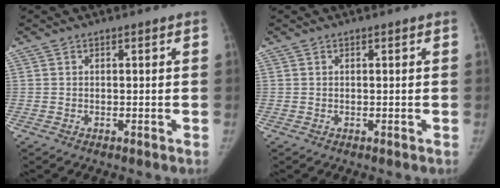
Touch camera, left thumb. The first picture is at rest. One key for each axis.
{"total": 0.0}